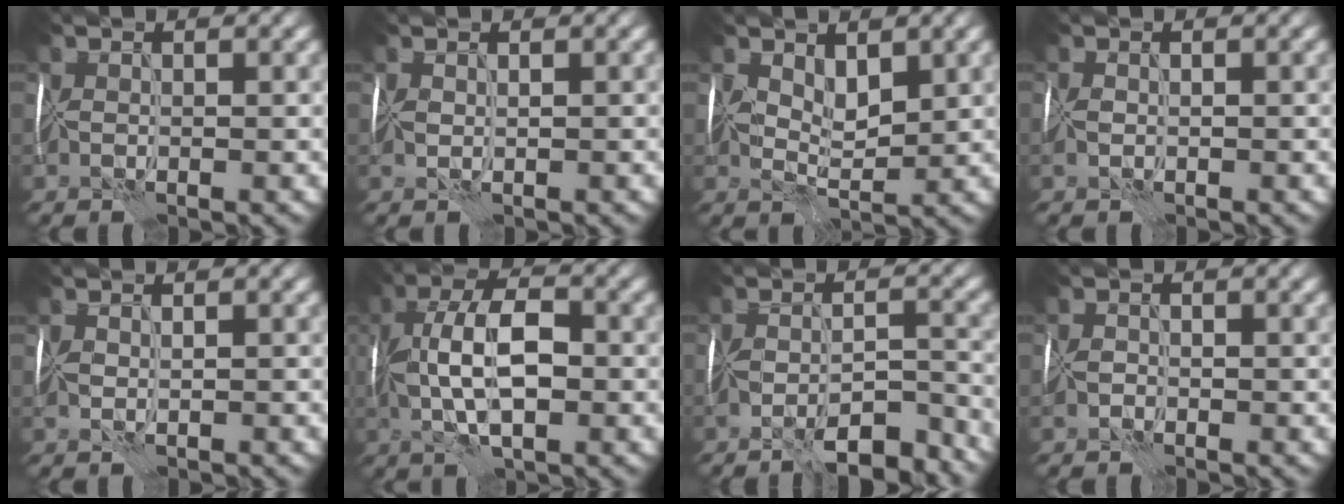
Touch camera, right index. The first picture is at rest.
{"total": 0.5, "force": [0.2, 0.2, 0.4], "torque": [-0.011, 0.002, 0.006]}
{"total": 2.8, "force": [1.2, 1.5, 2.0], "torque": [-0.037, -0.003, 0.025]}
{"total": 1.2, "force": [-0.5, 0.8, 0.8], "torque": [-0.017, -0.002, -0.013]}
{"total": 0.6, "force": [-0.1, 0.3, 0.5], "torque": [-0.014, -0.001, -0.001]}
{"total": 7.2, "force": [-0.4, 3.1, 6.5], "torque": [-0.119, 0.017, -0.013]}
{"total": 6.8, "force": [-5.4, 1.6, 3.9], "torque": [-0.052, 0.005, -0.080]}
{"total": 0.9, "force": [-0.9, 0.3, 0.1], "torque": [-0.001, 0.005, -0.021]}